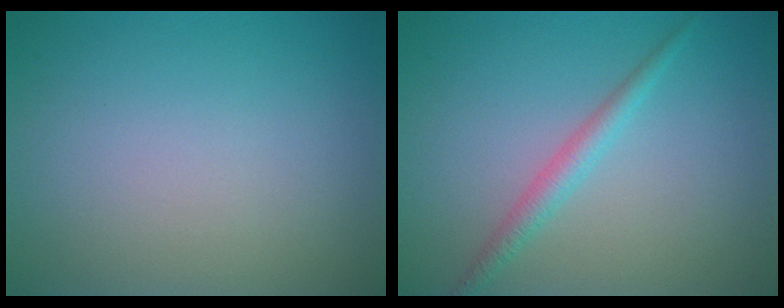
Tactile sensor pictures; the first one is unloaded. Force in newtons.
{"total": 1.9, "press": 1.9, "slide": 0.0}